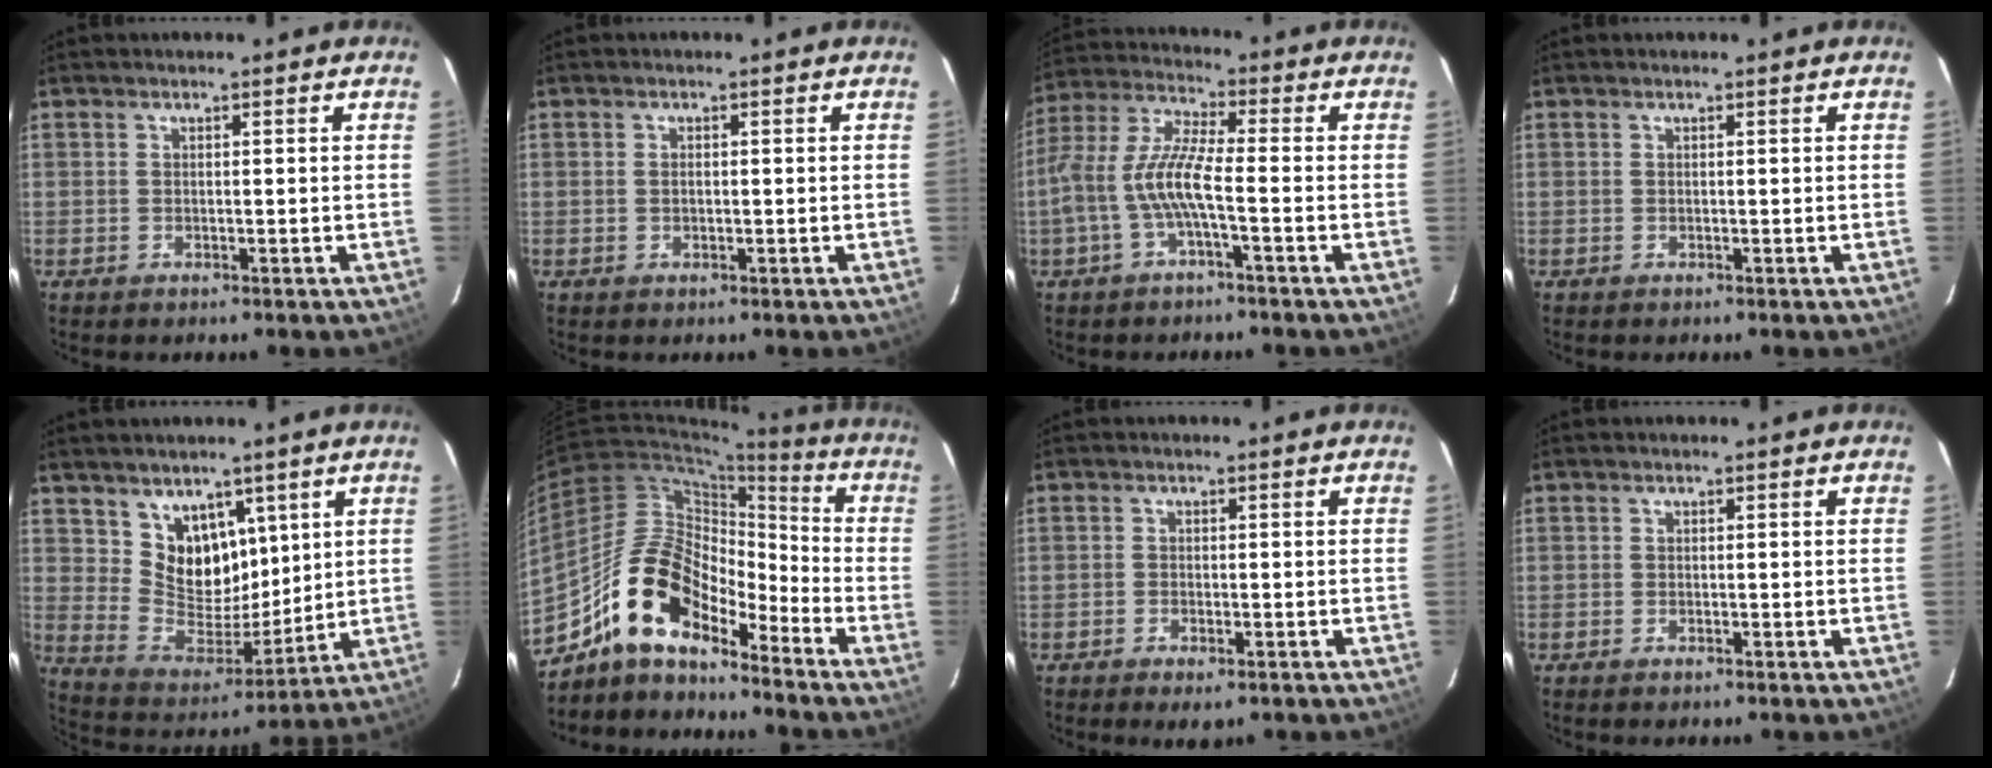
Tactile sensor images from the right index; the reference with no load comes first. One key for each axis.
{"total": 1.3, "fx": 0.0, "fy": 0.8, "fz": 1.0, "tx": -0.018, "ty": 0.002, "tz": 0.000}
{"total": 9.4, "fx": -2.7, "fy": 1.6, "fz": 8.9, "tx": -0.203, "ty": 0.007, "tz": -0.051}
{"total": 0.0}
{"total": 11.6, "fx": 6.2, "fy": 8.4, "fz": 5.0, "tx": -0.085, "ty": -0.005, "tz": 0.132}
{"total": 14.3, "fx": -11.1, "fy": 5.6, "fz": 7.0, "tx": -0.124, "ty": 0.020, "tz": -0.214}
{"total": 2.7, "fx": -1.7, "fy": 1.2, "fz": 1.7, "tx": -0.041, "ty": -0.005, "tz": -0.030}
{"total": 0.5, "fx": -0.4, "fy": 0.2, "fz": 0.2, "tx": -0.005, "ty": -0.001, "tz": -0.009}